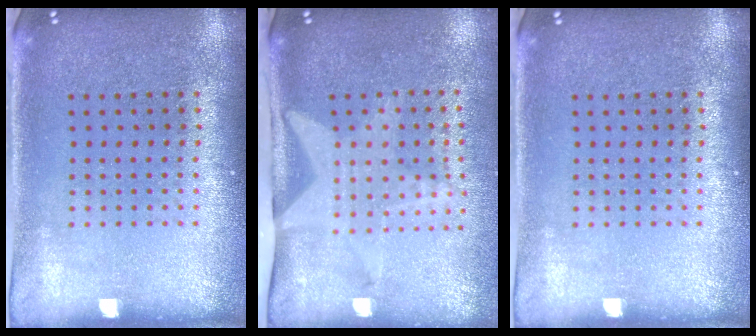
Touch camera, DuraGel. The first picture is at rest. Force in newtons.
{"total": 2.1, "press": 1.5, "slide": 1.4}
{"total": 0.0}